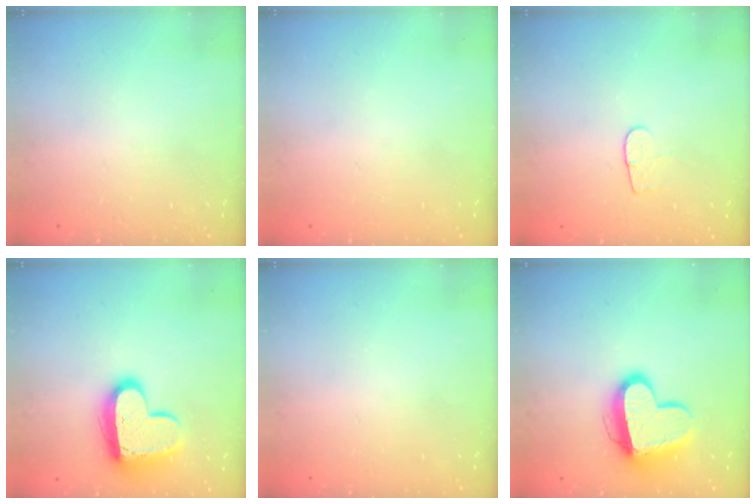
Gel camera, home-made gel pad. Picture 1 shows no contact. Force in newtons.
{"total": 0.0}
{"total": 4.4, "press": 4.4, "slide": 0.3}
{"total": 15.3, "press": 15.2, "slide": 1.2}
{"total": 0.0}
{"total": 13.5, "press": 13.5, "slide": 1.1}